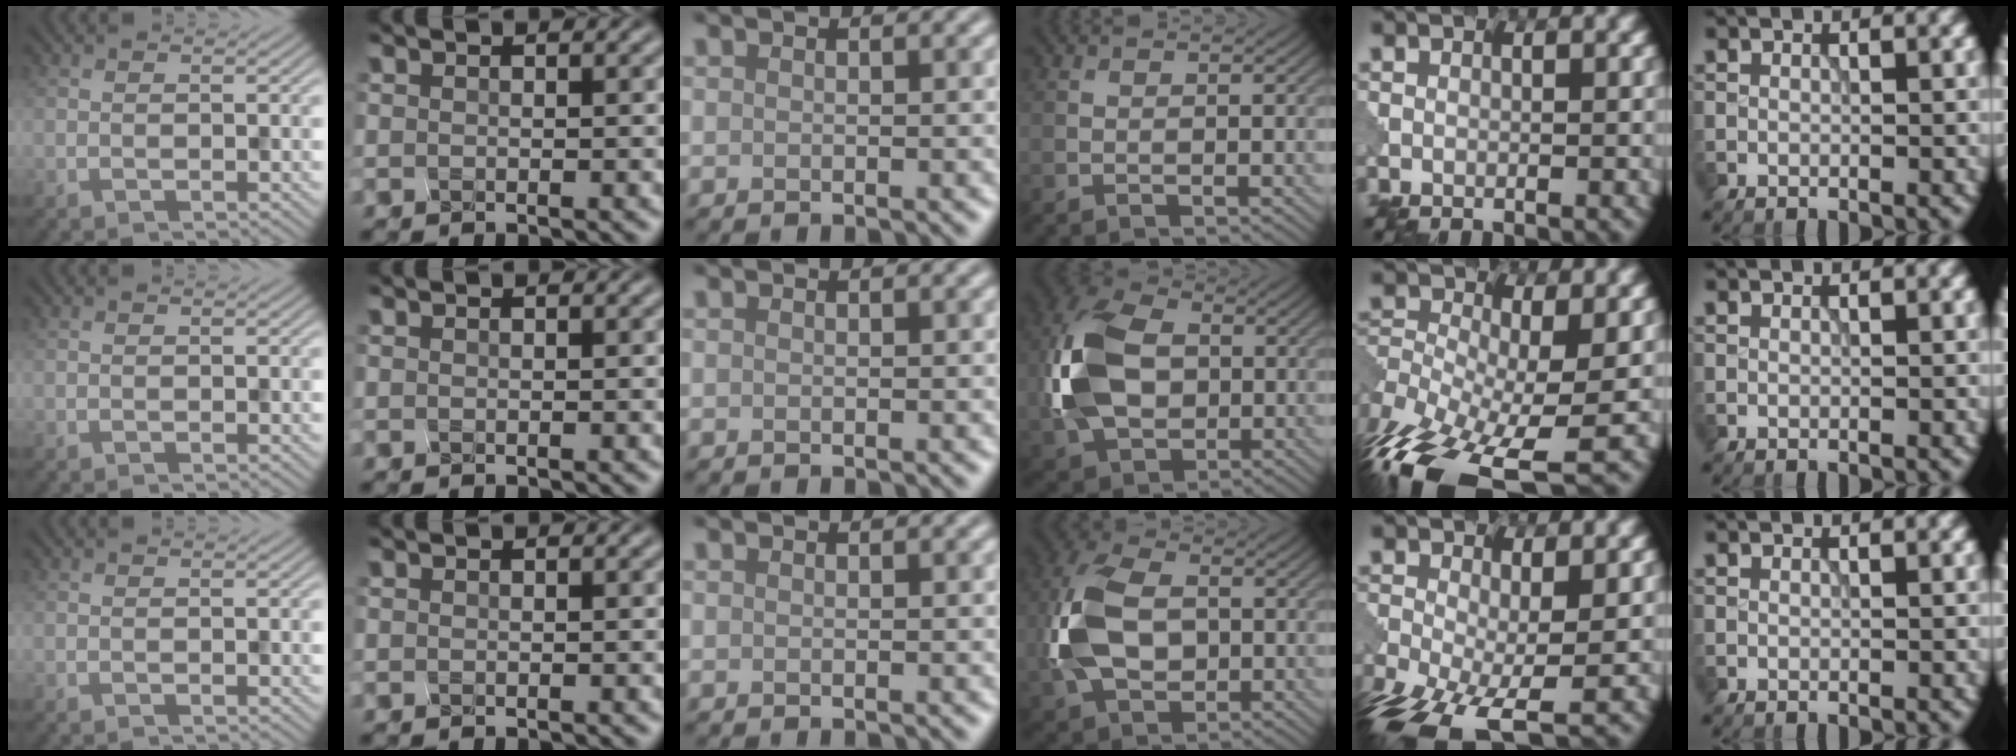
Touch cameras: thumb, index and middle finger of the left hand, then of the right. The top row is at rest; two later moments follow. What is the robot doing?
{"motion": "squeeze", "object": "clothespin"}